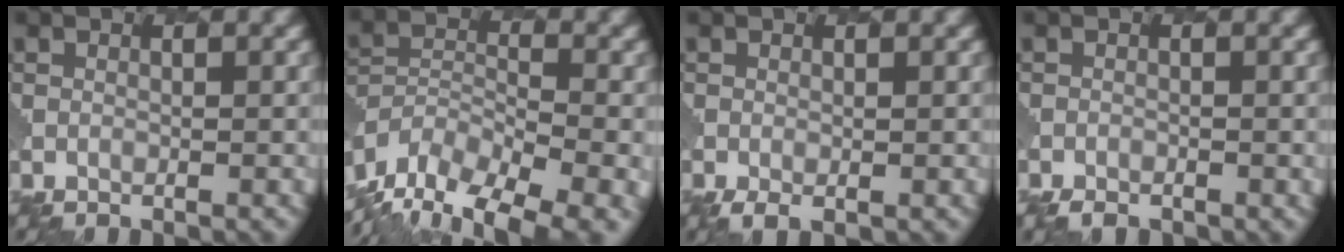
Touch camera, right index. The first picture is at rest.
{"total": 12.6, "force": [-9.7, 5.6, 5.7], "torque": [-0.095, -0.011, -0.140]}
{"total": 1.5, "force": [-0.7, 0.6, 1.2], "torque": [-0.024, -0.006, -0.010]}
{"total": 1.7, "force": [-1.4, 0.9, 0.4], "torque": [-0.008, 0.000, -0.022]}